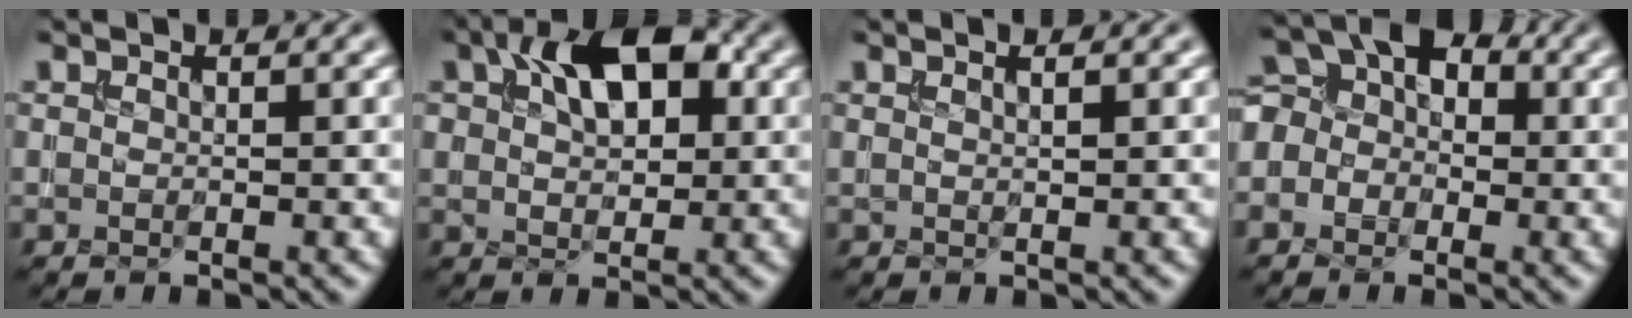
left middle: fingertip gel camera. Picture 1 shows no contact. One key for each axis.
{"total": 7.6, "fx": 2.8, "fy": 4.3, "fz": 5.7, "tx": -0.085, "ty": 0.021, "tz": 0.035}
{"total": 1.5, "fx": 0.8, "fy": 0.7, "fz": 1.2, "tx": 0.004, "ty": 0.002, "tz": 0.001}
{"total": 5.7, "fx": -0.9, "fy": 5.0, "fz": 2.6, "tx": -0.024, "ty": 0.030, "tz": -0.039}